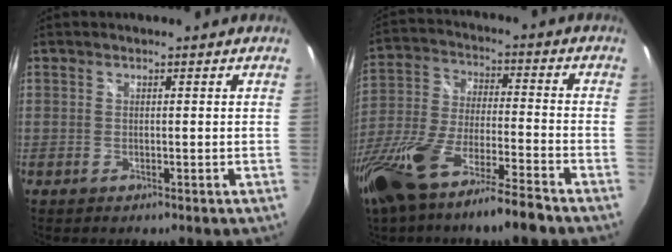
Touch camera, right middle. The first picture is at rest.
{"total": 19.4, "force": [-13.9, 2.7, 13.2], "torque": [-0.274, -0.047, -0.255]}